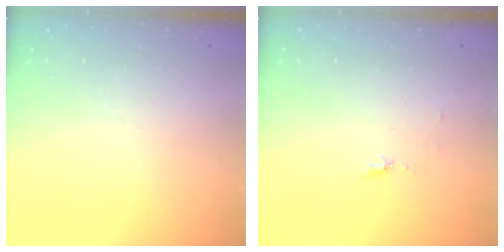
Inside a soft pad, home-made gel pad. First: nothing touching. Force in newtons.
{"total": 4.8, "press": 4.7, "slide": 0.6}